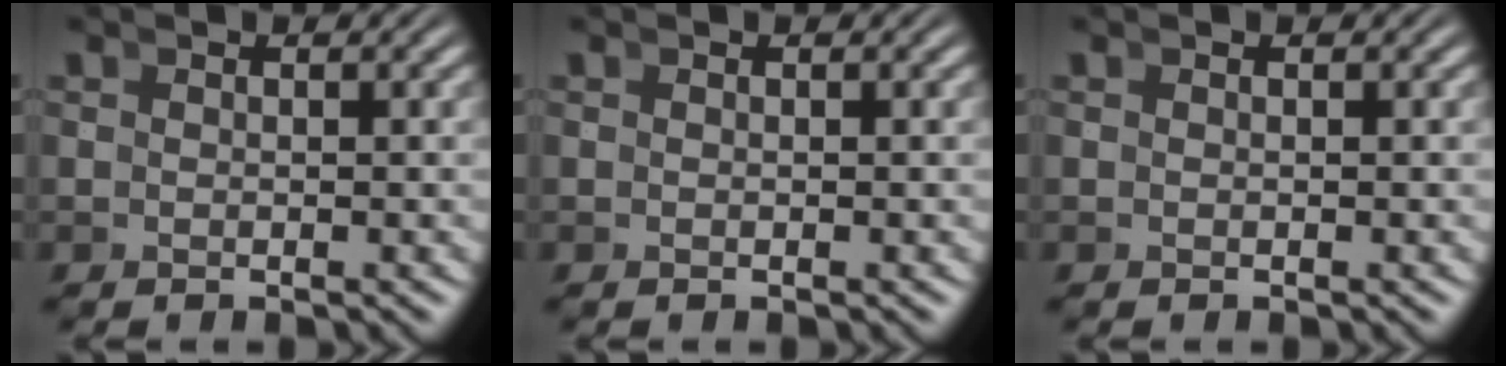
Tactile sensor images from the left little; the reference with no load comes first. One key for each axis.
{"total": 0.0}
{"total": 0.0}